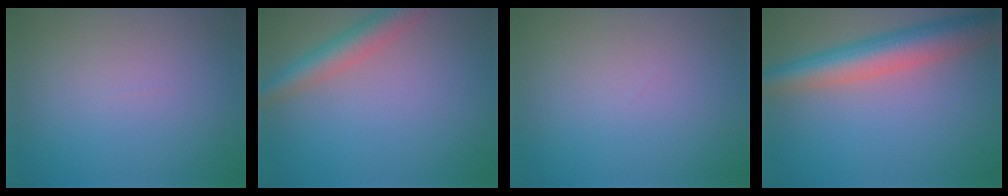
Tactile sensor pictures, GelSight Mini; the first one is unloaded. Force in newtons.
{"total": 4.5, "press": 4.5, "slide": 0.1}
{"total": 0.0}
{"total": 7.1, "press": 7.1, "slide": 0.1}